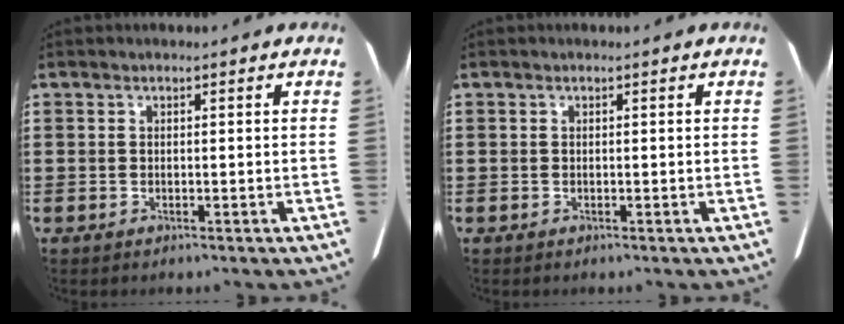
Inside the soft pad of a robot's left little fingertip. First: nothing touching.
{"total": 0.0}